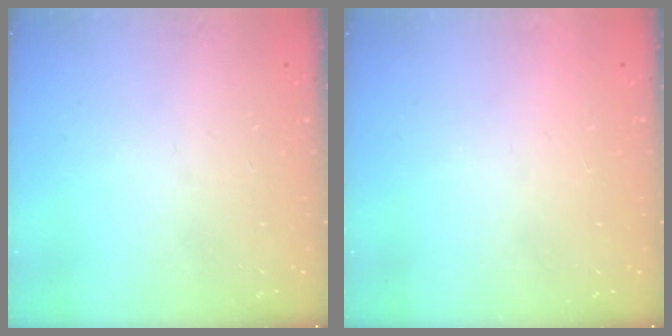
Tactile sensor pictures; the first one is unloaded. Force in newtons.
{"total": 1.6, "press": 1.5, "slide": 0.1}